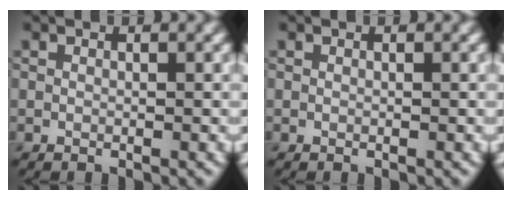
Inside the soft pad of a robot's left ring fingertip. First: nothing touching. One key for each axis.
{"total": 0.0}